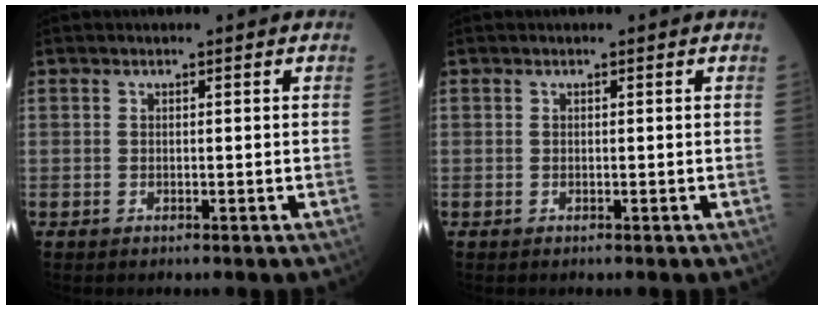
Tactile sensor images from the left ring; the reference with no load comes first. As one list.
[{"total": 0.0}]